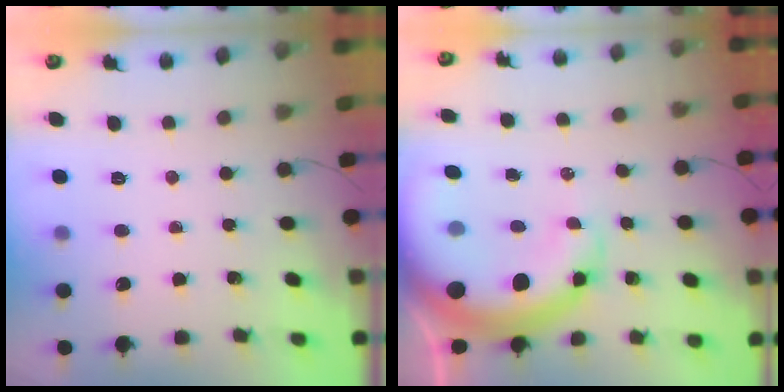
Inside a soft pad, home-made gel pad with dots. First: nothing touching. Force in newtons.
{"total": 14.5, "press": 14.0, "slide": 3.7}